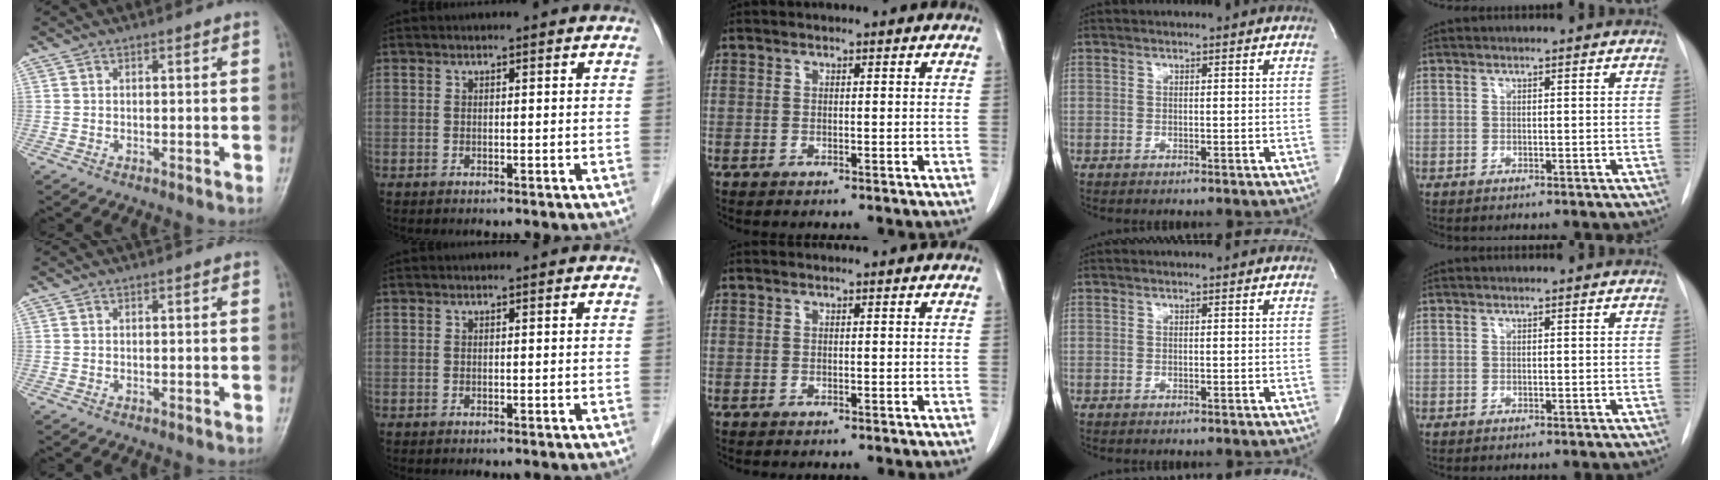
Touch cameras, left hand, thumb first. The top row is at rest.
{}